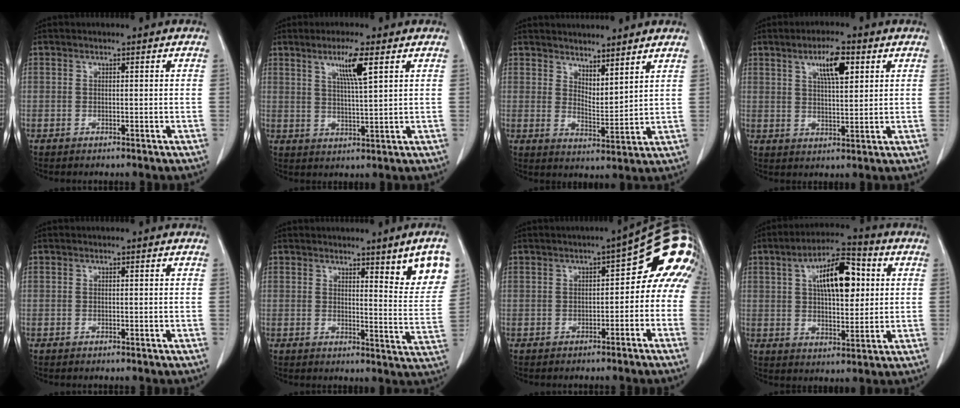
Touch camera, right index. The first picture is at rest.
{"total": 6.1, "force": [3.0, -0.2, 5.3], "torque": [-0.094, -0.004, 0.053]}
{"total": 6.4, "force": [5.6, 1.5, 2.8], "torque": [-0.046, -0.009, 0.100]}
{"total": 6.6, "force": [3.1, 1.5, 5.7], "torque": [-0.099, 0.002, 0.052]}
{"total": 0.0}
{"total": 8.6, "force": [4.8, 0.9, 7.1], "torque": [-0.078, -0.022, 0.055]}
{"total": 12.2, "force": [0.9, 4.7, 11.2], "torque": [-0.150, 0.034, 0.008]}
{"total": 12.1, "force": [3.3, 4.5, 10.8], "torque": [-0.182, 0.023, 0.052]}